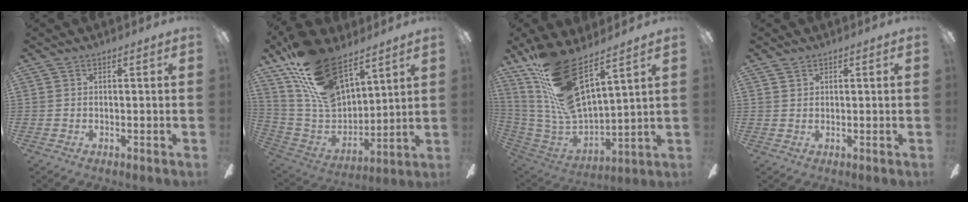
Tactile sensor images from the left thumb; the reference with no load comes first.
{"total": 21.0, "force": [14.0, 10.2, 12.0], "torque": [-0.223, -0.083, 0.258]}
{"total": 19.5, "force": [12.7, 6.5, 13.4], "torque": [-0.286, -0.085, 0.225]}
{"total": 1.1, "force": [0.8, 0.7, 0.1], "torque": [-0.004, 0.002, 0.015]}